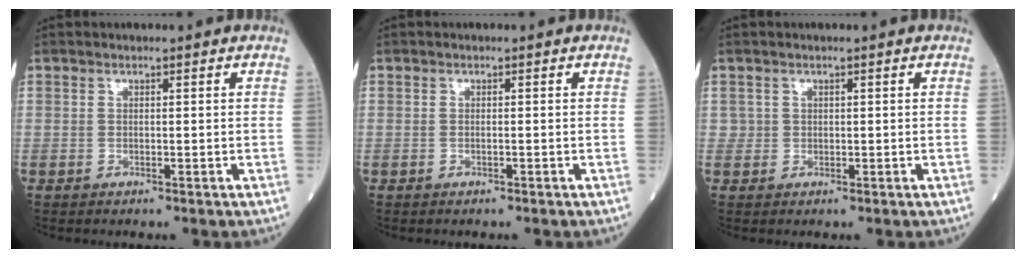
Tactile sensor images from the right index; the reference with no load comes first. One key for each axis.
{"total": 0.0}
{"total": 0.9, "fx": 0.3, "fy": 0.9, "fz": 0.0, "tx": 0.010, "ty": 0.005, "tz": 0.004}